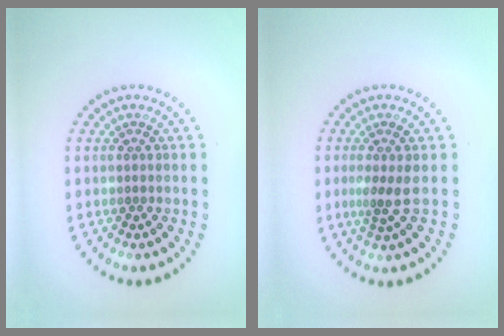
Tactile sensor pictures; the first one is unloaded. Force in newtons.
{"total": 2.1, "press": 1.6, "slide": 1.5}